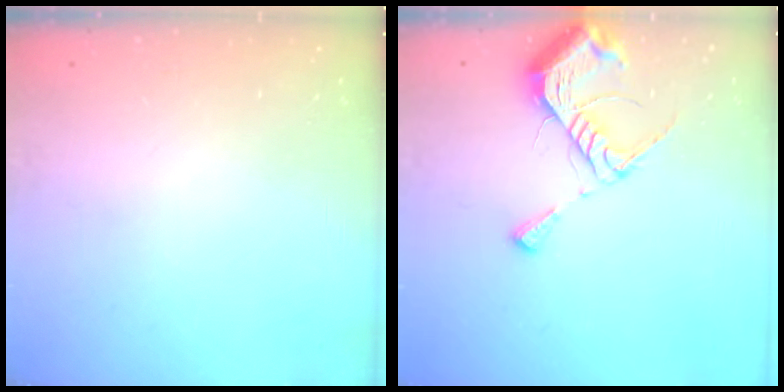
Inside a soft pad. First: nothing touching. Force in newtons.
{"total": 10.1, "press": 10.1, "slide": 0.7}